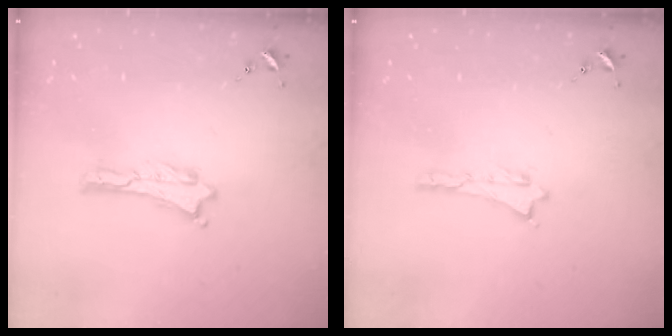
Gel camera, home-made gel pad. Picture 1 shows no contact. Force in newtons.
{"total": 0.0}